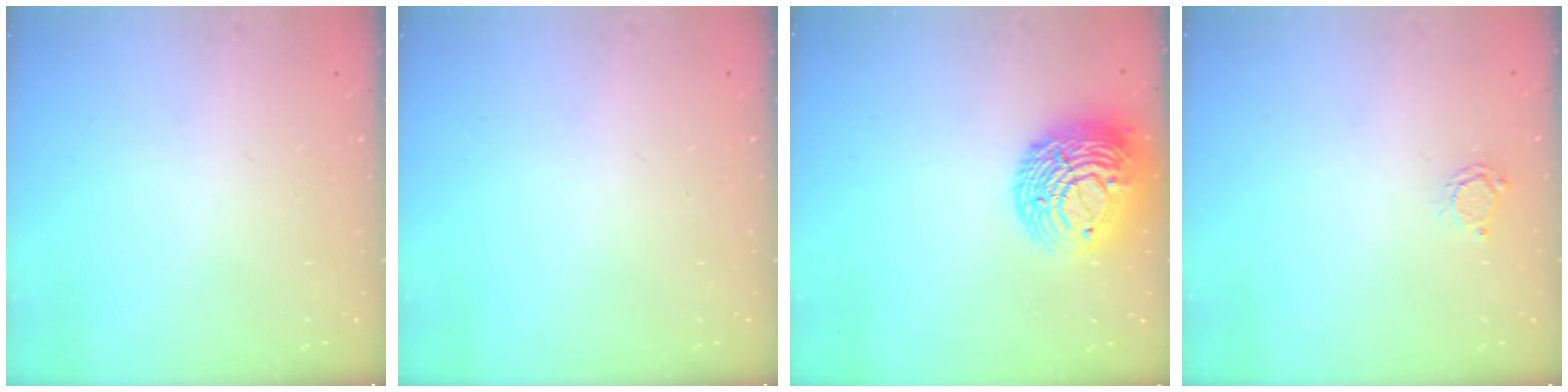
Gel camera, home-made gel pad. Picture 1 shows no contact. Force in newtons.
{"total": 0.0}
{"total": 18.5, "press": 18.4, "slide": 1.8}
{"total": 2.2, "press": 2.1, "slide": 0.3}